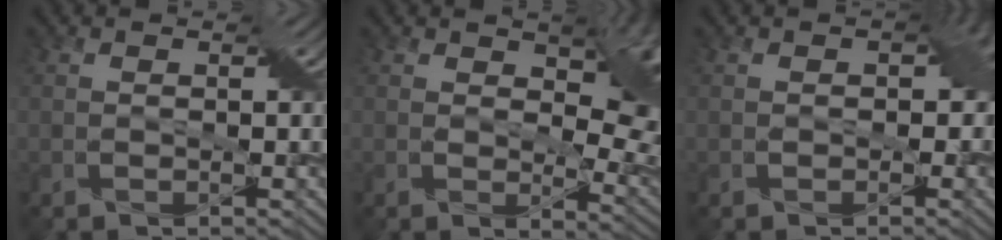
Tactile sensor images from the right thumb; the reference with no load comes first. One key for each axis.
{"total": 10.6, "fx": 3.2, "fy": 5.7, "fz": 8.3, "tx": -0.114, "ty": -0.012, "tz": 0.056}
{"total": 4.1, "fx": -0.1, "fy": 3.1, "fz": 2.6, "tx": -0.029, "ty": -0.003, "tz": -0.004}